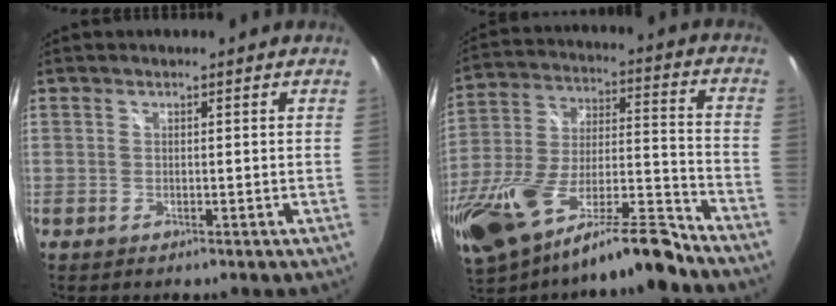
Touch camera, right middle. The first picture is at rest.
{"total": 22.5, "force": [-16.0, 5.6, 14.8], "torque": [-0.301, -0.046, -0.266]}